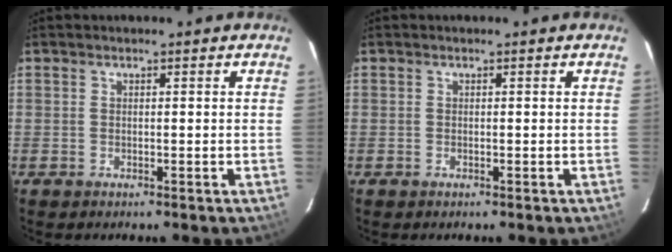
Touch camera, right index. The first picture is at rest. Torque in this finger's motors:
{"motor_torque": [0.14, 0.10, 0.05, 0.01]}